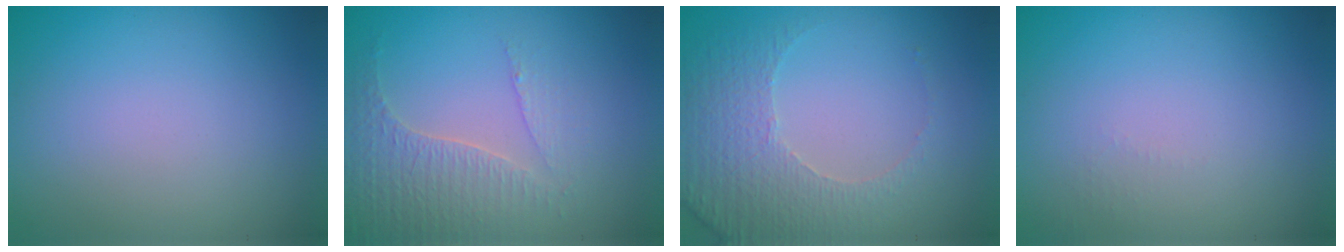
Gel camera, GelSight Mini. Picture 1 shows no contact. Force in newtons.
{"total": 3.3, "press": 3.0, "slide": 1.6}
{"total": 4.9, "press": 3.6, "slide": 3.3}
{"total": 0.6, "press": 0.6, "slide": 0.3}